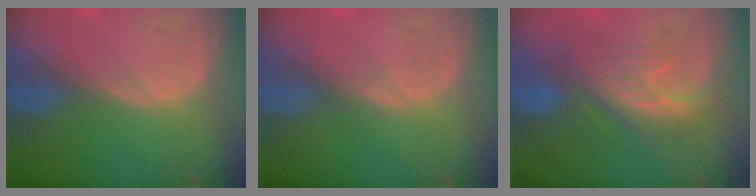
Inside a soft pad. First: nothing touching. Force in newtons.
{"total": 0.5, "press": 0.5, "slide": 0.1}
{"total": 8.1, "press": 7.9, "slide": 1.6}